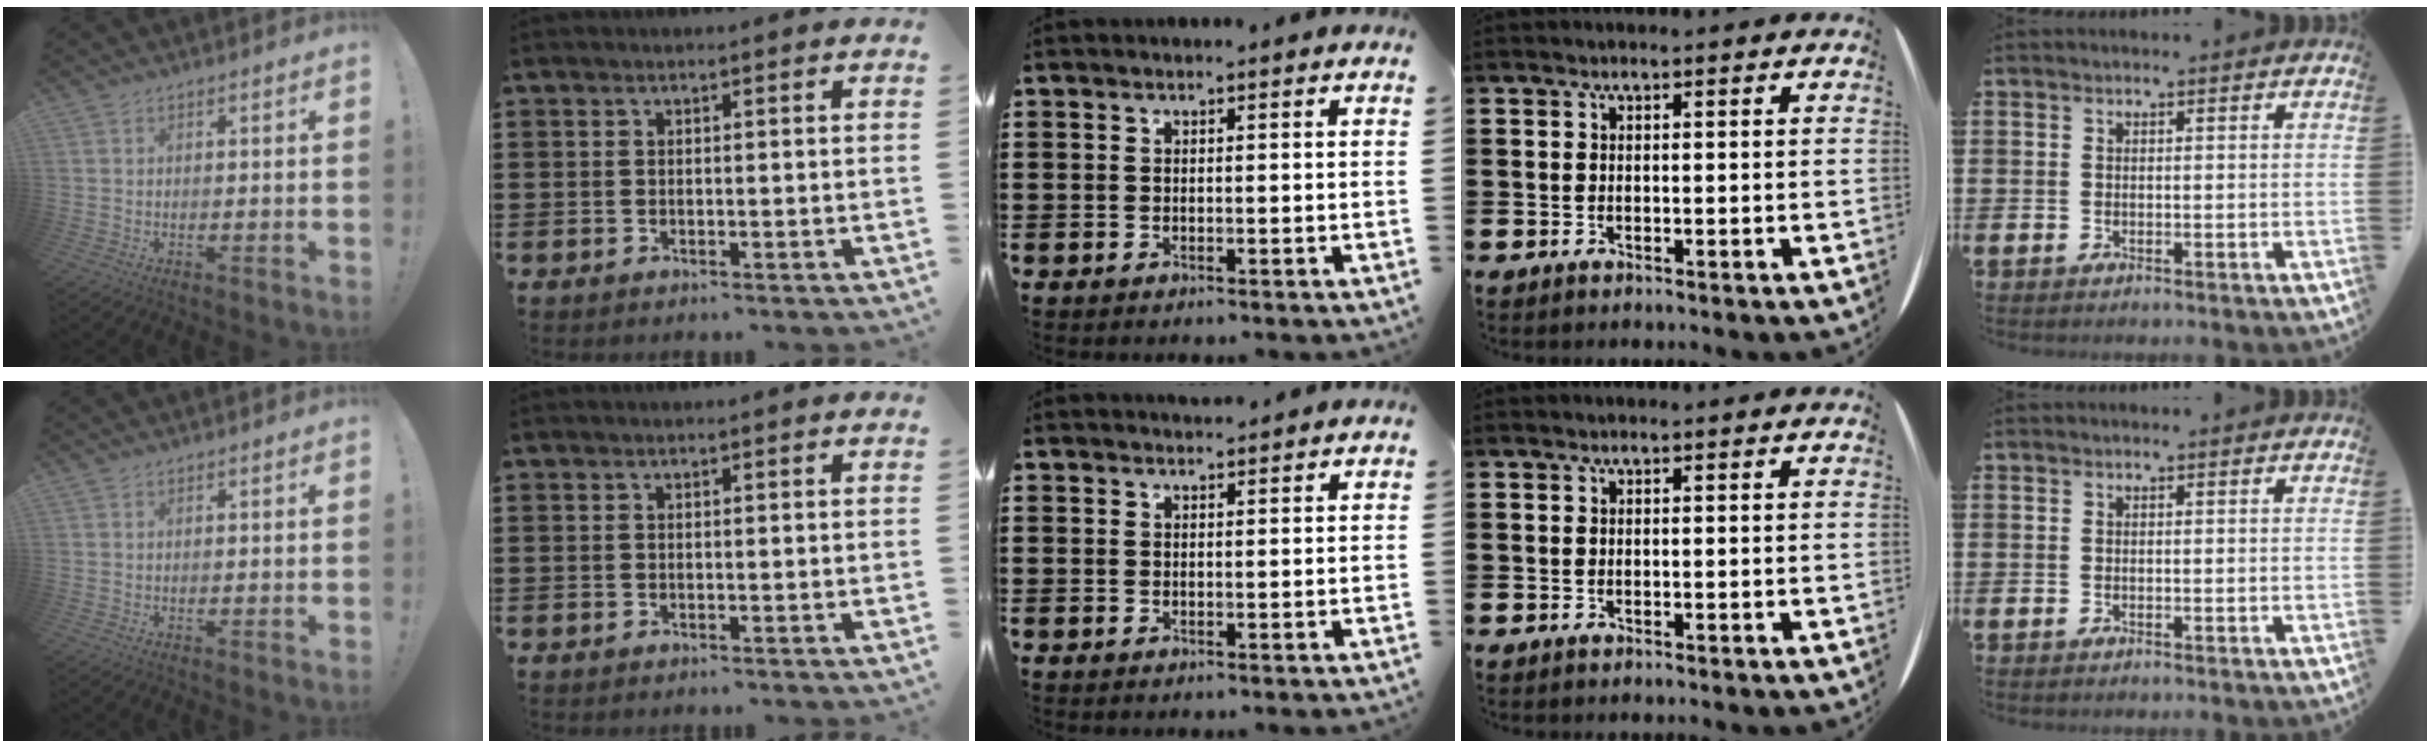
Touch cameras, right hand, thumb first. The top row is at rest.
{"middle": {"total": 1.1, "force": [1.1, 0.2, 0.0], "torque": [-0.003, -0.001, 0.022]}}